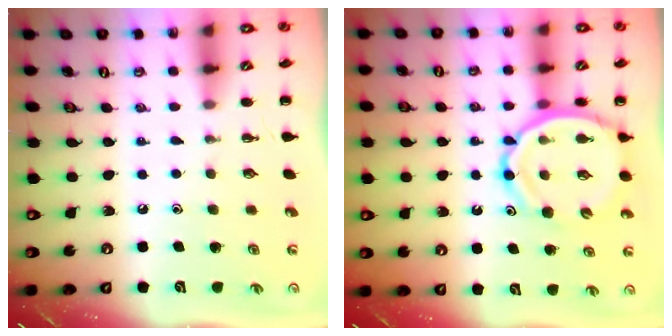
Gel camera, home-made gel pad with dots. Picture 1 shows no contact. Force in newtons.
{"total": 12.3, "press": 11.8, "slide": 3.3}